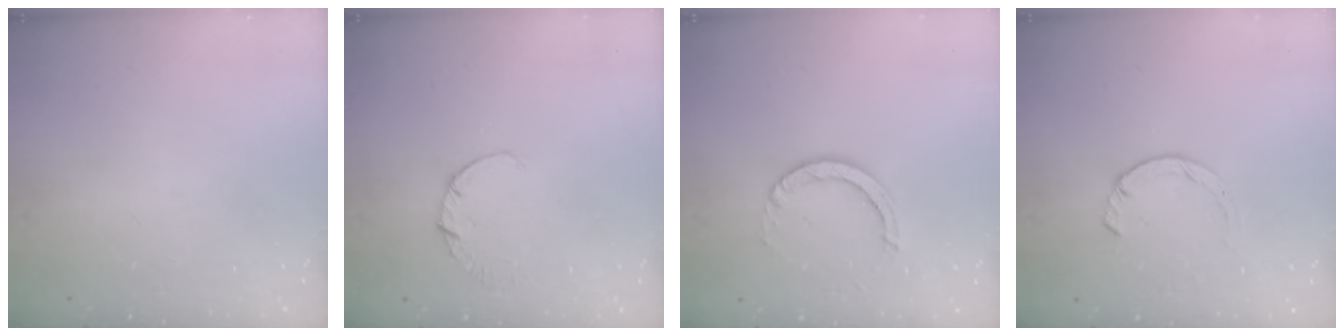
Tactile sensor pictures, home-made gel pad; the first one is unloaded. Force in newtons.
{"total": 1.9, "press": 1.9, "slide": 0.3}
{"total": 7.0, "press": 6.9, "slide": 0.9}
{"total": 3.0, "press": 3.0, "slide": 0.4}